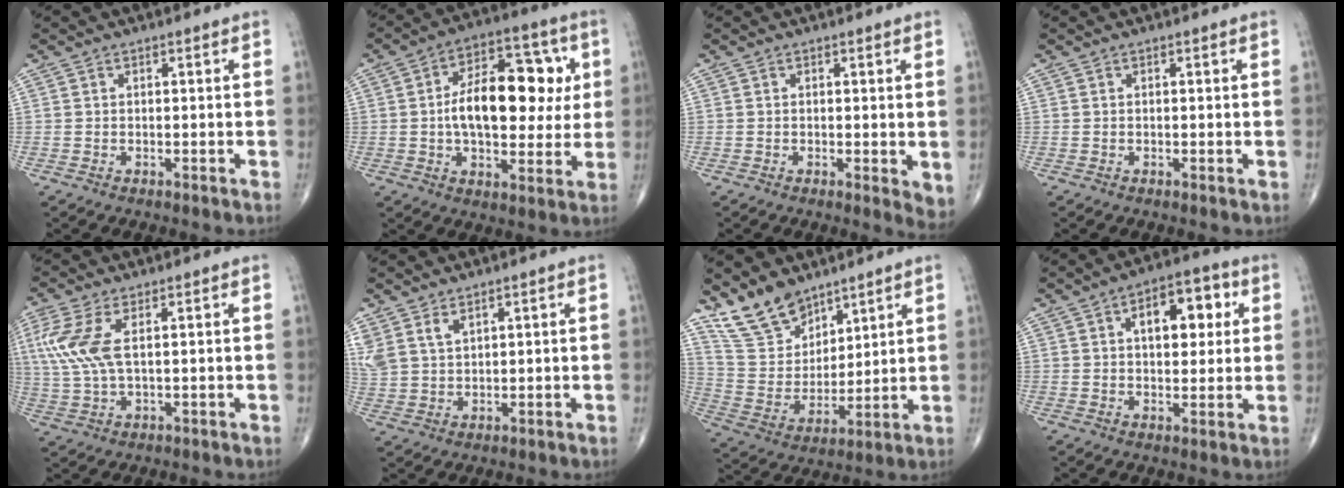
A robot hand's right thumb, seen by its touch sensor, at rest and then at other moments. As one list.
[{"total": 18.7, "force": [1.9, 10.4, 15.4], "torque": [-0.201, 0.020, 0.026]}, {"total": 3.6, "force": [0.1, 1.1, 3.4], "torque": [-0.047, -0.013, 0.001]}, {"total": 0.0}, {"total": 9.1, "force": [2.4, 3.8, 7.9], "torque": [-0.211, 0.000, 0.053]}, {"total": 6.4, "force": [3.9, 3.5, 3.7], "torque": [-0.076, -0.008, 0.092]}, {"total": 12.4, "force": [9.6, 6.5, 4.3], "torque": [-0.059, -0.058, 0.201]}, {"total": 11.0, "force": [3.1, 6.0, 8.7], "torque": [-0.083, 0.010, 0.040]}]